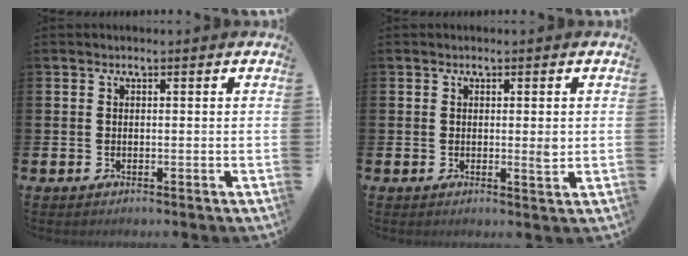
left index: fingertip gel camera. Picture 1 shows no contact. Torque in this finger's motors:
{"motor_torque": [0.03, -0.02, 0.20, 0.03]}